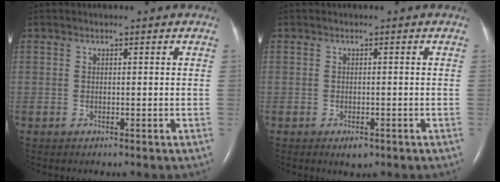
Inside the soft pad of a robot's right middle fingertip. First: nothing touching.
{"total": 1.7, "force": [-1.0, 0.8, 1.1], "torque": [-0.015, 0.000, -0.009]}